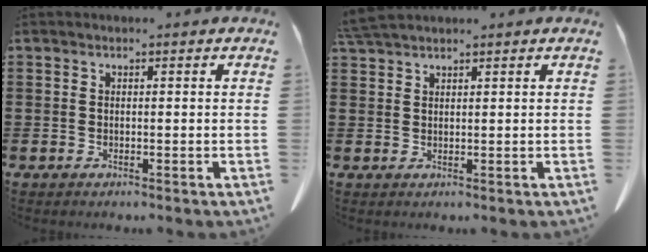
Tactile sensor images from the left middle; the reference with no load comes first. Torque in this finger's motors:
{"motor_torque": [0.44, 0.28, 0.11, 0.10]}